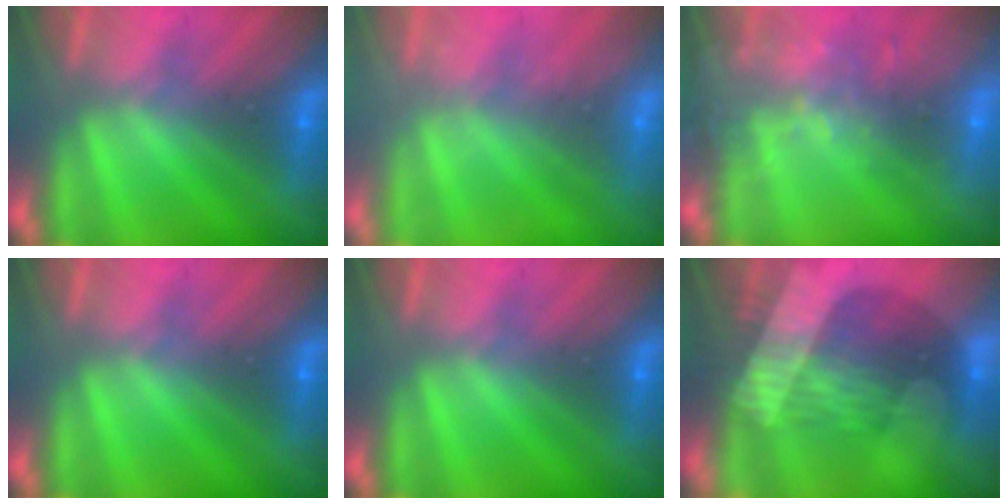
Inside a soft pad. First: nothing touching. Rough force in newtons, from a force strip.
{"total": 2.3}
{"total": 8.1}
{"total": 0.0}
{"total": 0.0}
{"total": 3.1}